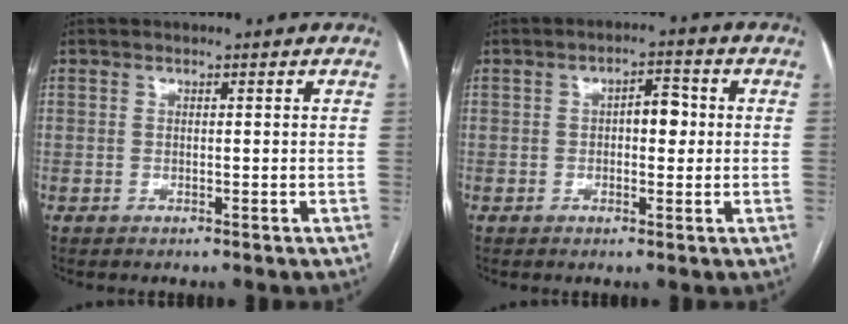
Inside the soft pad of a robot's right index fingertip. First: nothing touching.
{"total": 4.5, "force": [0.3, 2.2, 3.9], "torque": [-0.056, 0.014, 0.005]}